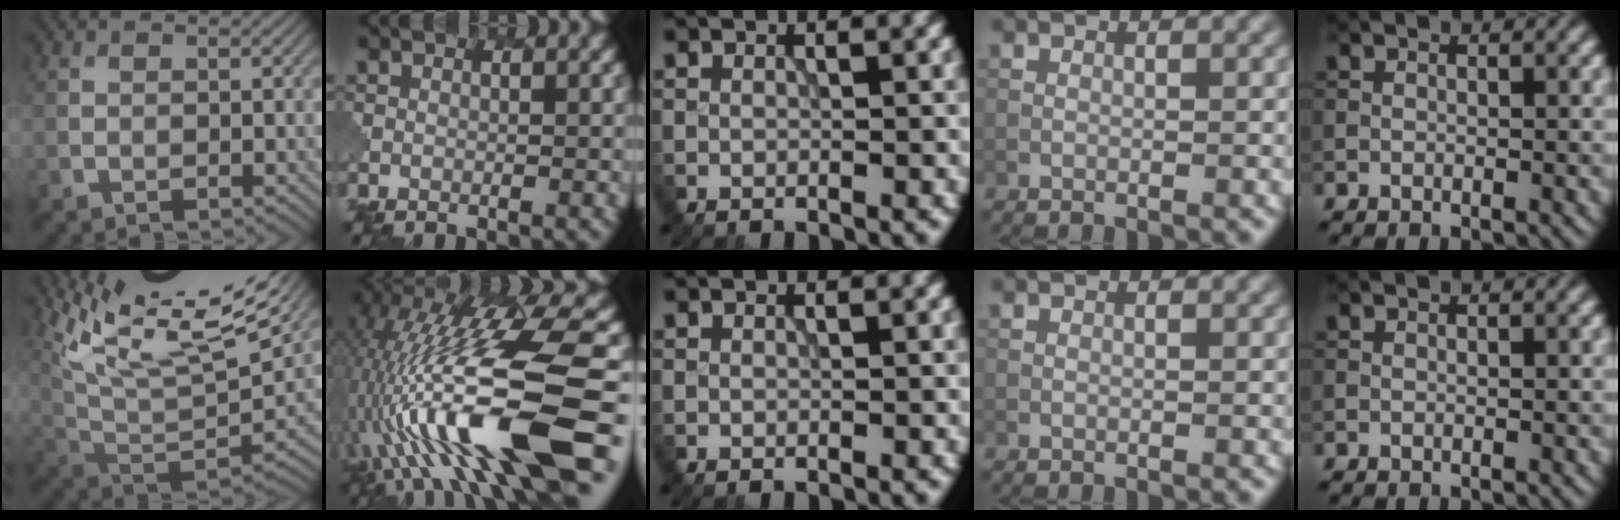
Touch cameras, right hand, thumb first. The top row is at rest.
{"thumb": {"total": 16.0, "force": [10.9, 4.5, 10.9], "torque": [-0.232, 0.010, 0.168]}, "index": {"total": 16.0, "force": [-3.2, 3.9, 15.2], "torque": [-0.281, 0.033, -0.047]}}